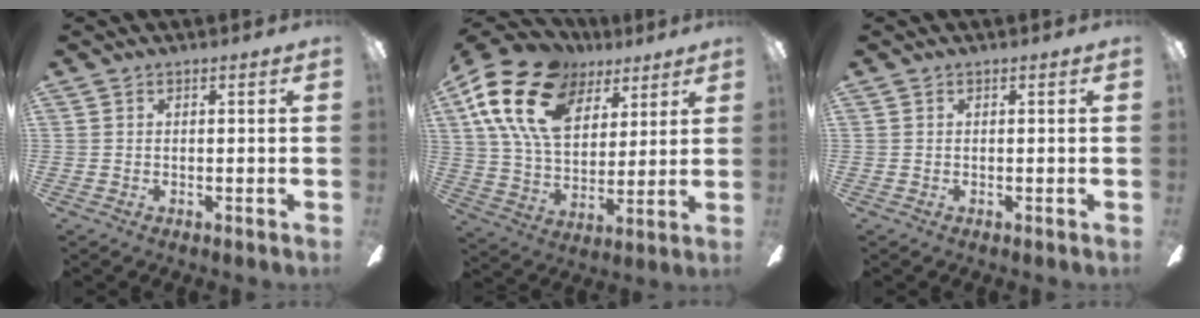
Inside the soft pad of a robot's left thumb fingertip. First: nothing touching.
{"total": 21.7, "force": [10.8, 13.8, 12.7], "torque": [-0.253, -0.038, 0.195]}
{"total": 0.0}